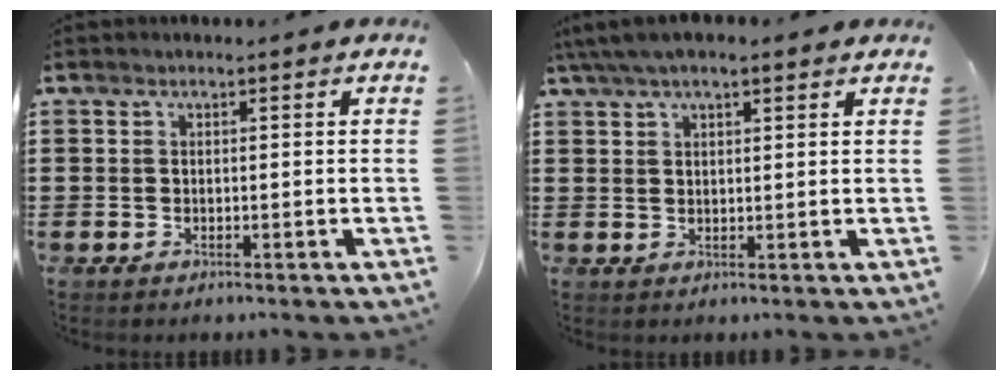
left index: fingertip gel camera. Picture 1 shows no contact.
{"total": 4.3, "force": [3.0, 1.3, 2.7], "torque": [-0.059, 0.006, 0.056]}